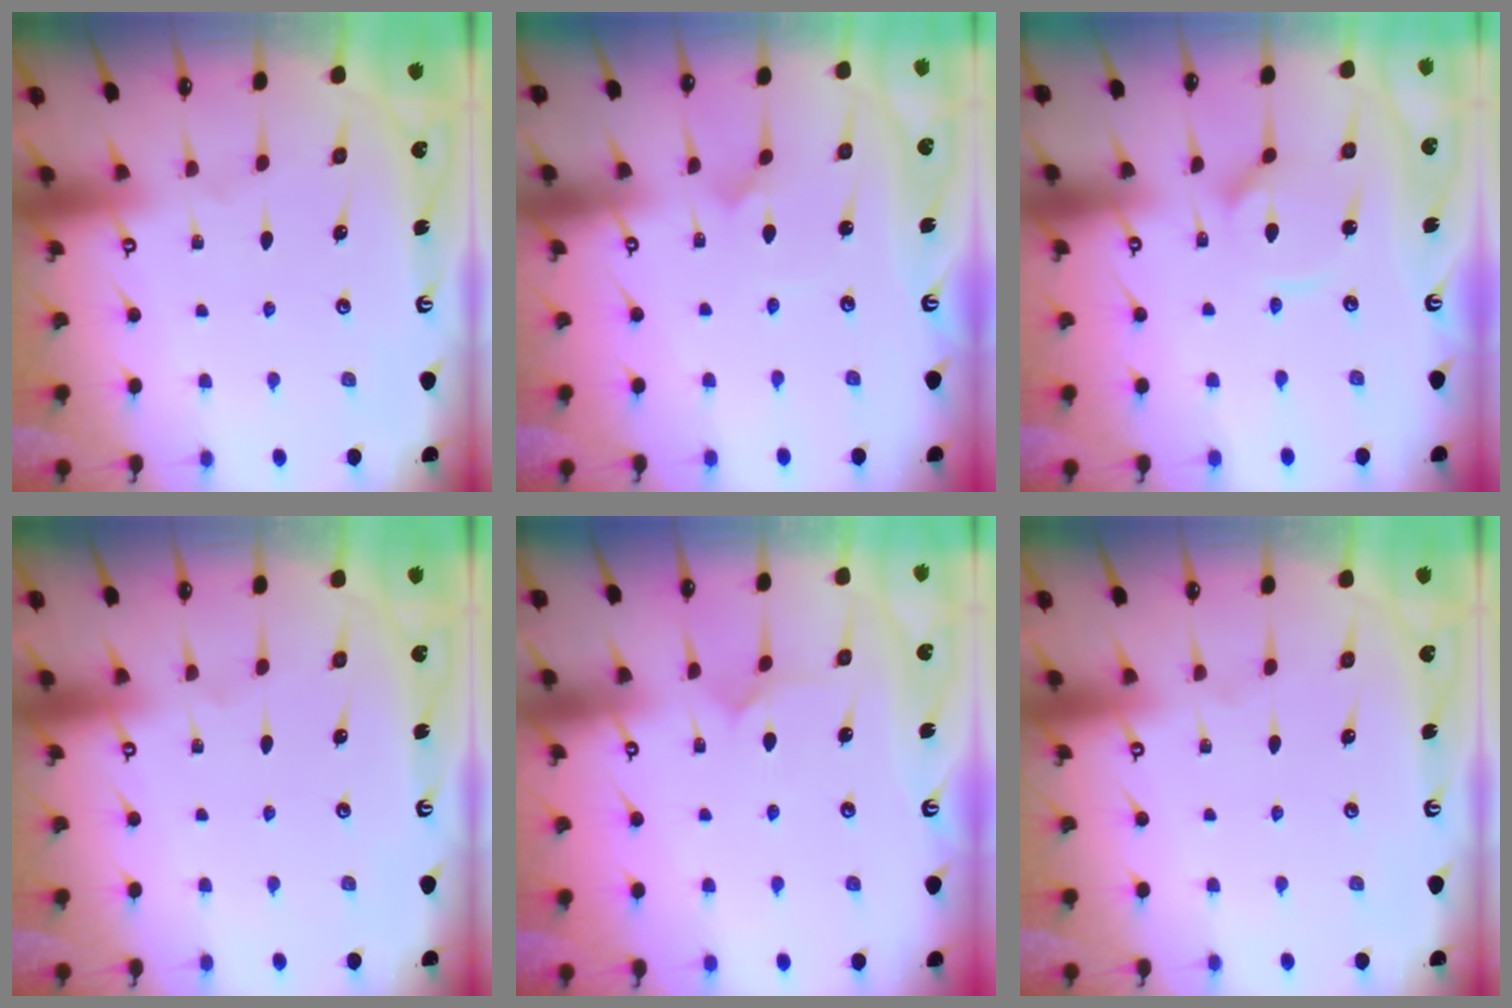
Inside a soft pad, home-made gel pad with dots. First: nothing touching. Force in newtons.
{"total": 2.9, "press": 2.9, "slide": 0.2}
{"total": 6.6, "press": 6.6, "slide": 0.5}
{"total": 0.0}
{"total": 5.1, "press": 5.1, "slide": 0.6}
{"total": 0.0}